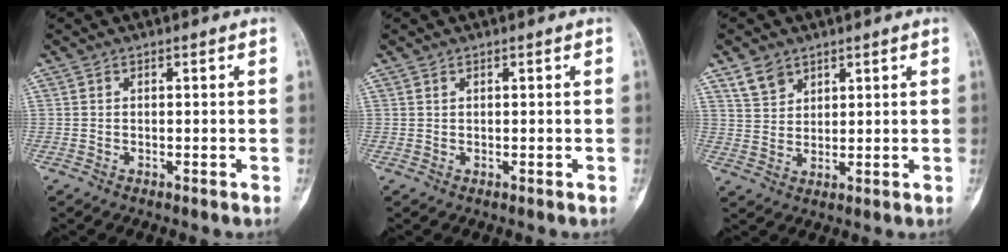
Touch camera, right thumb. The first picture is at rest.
{"total": 0.0}
{"total": 4.6, "force": [3.2, 3.0, 1.4], "torque": [-0.012, -0.017, 0.068]}